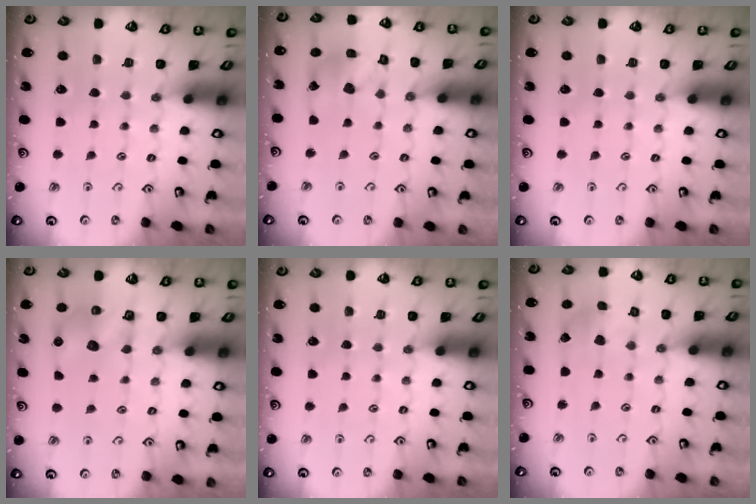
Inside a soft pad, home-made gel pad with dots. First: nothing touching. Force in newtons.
{"total": 10.5, "press": 10.4, "slide": 1.4}
{"total": 0.0}
{"total": 6.2, "press": 6.2, "slide": 0.2}
{"total": 0.0}
{"total": 2.6, "press": 2.6, "slide": 0.1}